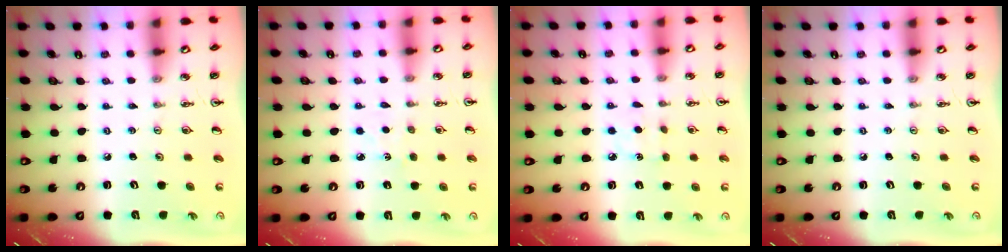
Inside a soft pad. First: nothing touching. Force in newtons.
{"total": 2.9, "press": 2.9, "slide": 0.4}
{"total": 5.0, "press": 4.9, "slide": 0.6}
{"total": 0.0}